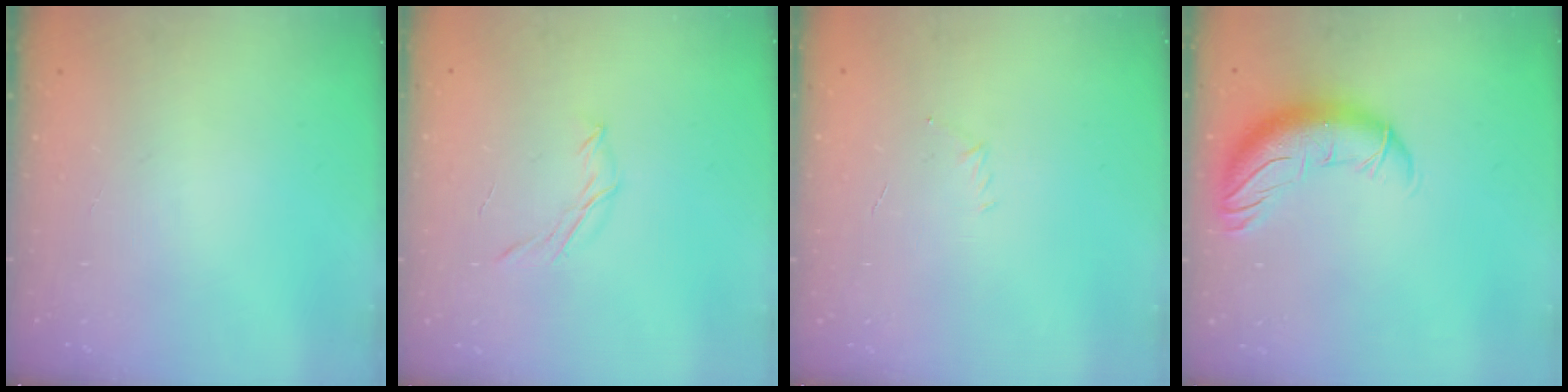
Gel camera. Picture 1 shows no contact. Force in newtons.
{"total": 4.7, "press": 4.6, "slide": 1.0}
{"total": 2.9, "press": 2.8, "slide": 0.8}
{"total": 12.4, "press": 12.0, "slide": 2.9}